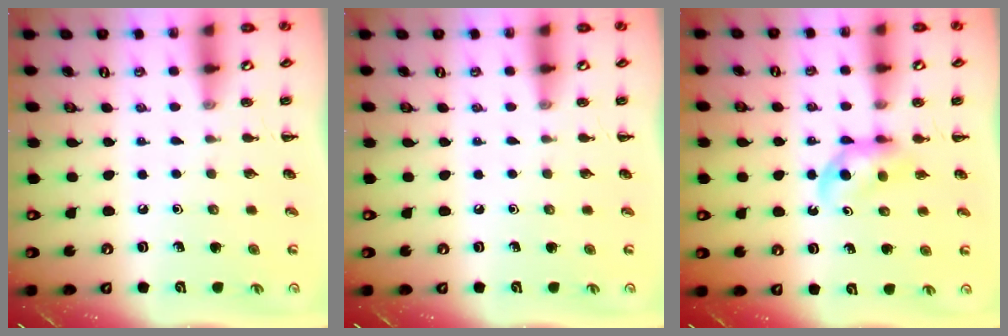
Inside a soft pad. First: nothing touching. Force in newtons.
{"total": 0.0}
{"total": 4.0, "press": 3.8, "slide": 1.1}